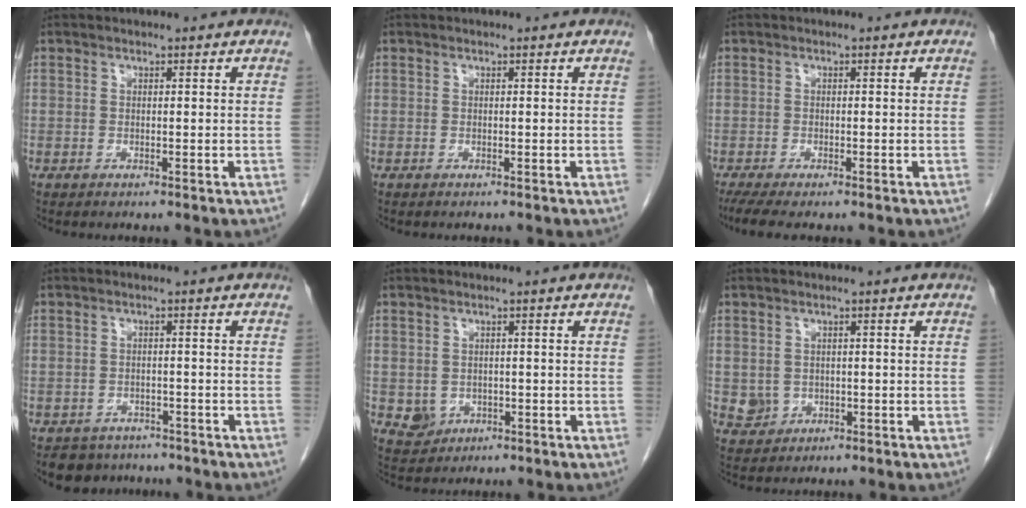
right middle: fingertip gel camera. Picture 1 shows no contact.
{"total": 0.0}
{"total": 4.6, "force": [-3.5, 0.7, 2.8], "torque": [-0.049, -0.013, -0.058]}
{"total": 5.0, "force": [-4.1, 2.8, 0.0], "torque": [0.006, 0.007, -0.059]}
{"total": 3.1, "force": [-0.7, 2.9, 1.1], "torque": [-0.014, 0.002, 0.000]}
{"total": 2.8, "force": [-0.3, 2.7, 0.8], "torque": [-0.010, 0.003, 0.005]}